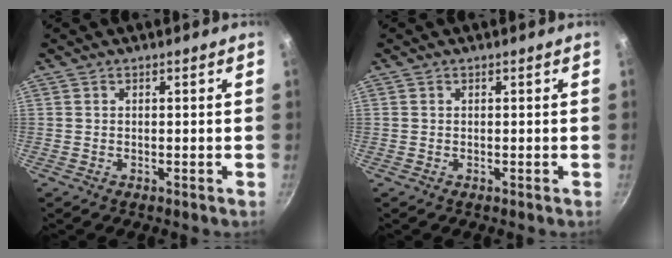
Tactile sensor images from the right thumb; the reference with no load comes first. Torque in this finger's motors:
{"motor_torque": [0.07, 0.14, -0.11, 0.06, 0.01]}